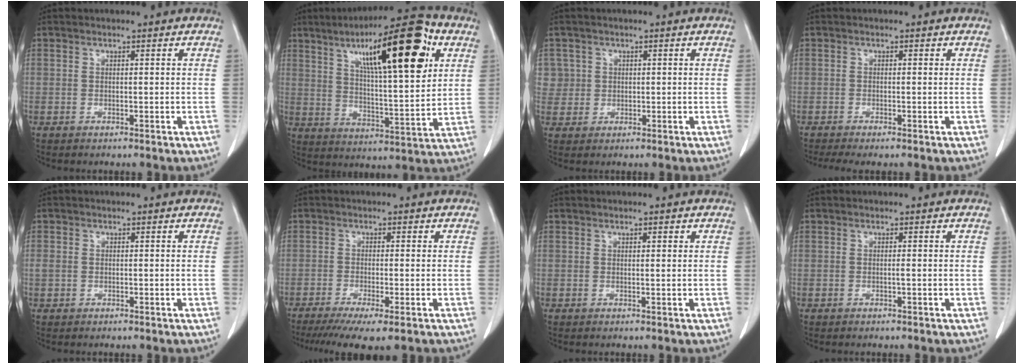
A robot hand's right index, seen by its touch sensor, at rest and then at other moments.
{"total": 20.9, "force": [9.4, 3.7, 18.3], "torque": [-0.278, 0.022, 0.145]}
{"total": 3.3, "force": [1.0, 3.2, -0.3], "torque": [0.025, 0.009, 0.020]}
{"total": 3.0, "force": [-2.0, 0.5, 2.1], "torque": [-0.037, -0.005, -0.033]}
{"total": 1.3, "force": [0.0, 1.2, 0.6], "torque": [-0.018, 0.012, 0.005]}
{"total": 7.8, "force": [-5.4, 0.8, 5.7], "torque": [-0.089, -0.018, -0.086]}
{"total": 0.6, "force": [0.4, 0.2, 0.5], "torque": [-0.009, -0.001, 0.005]}
{"total": 0.0}